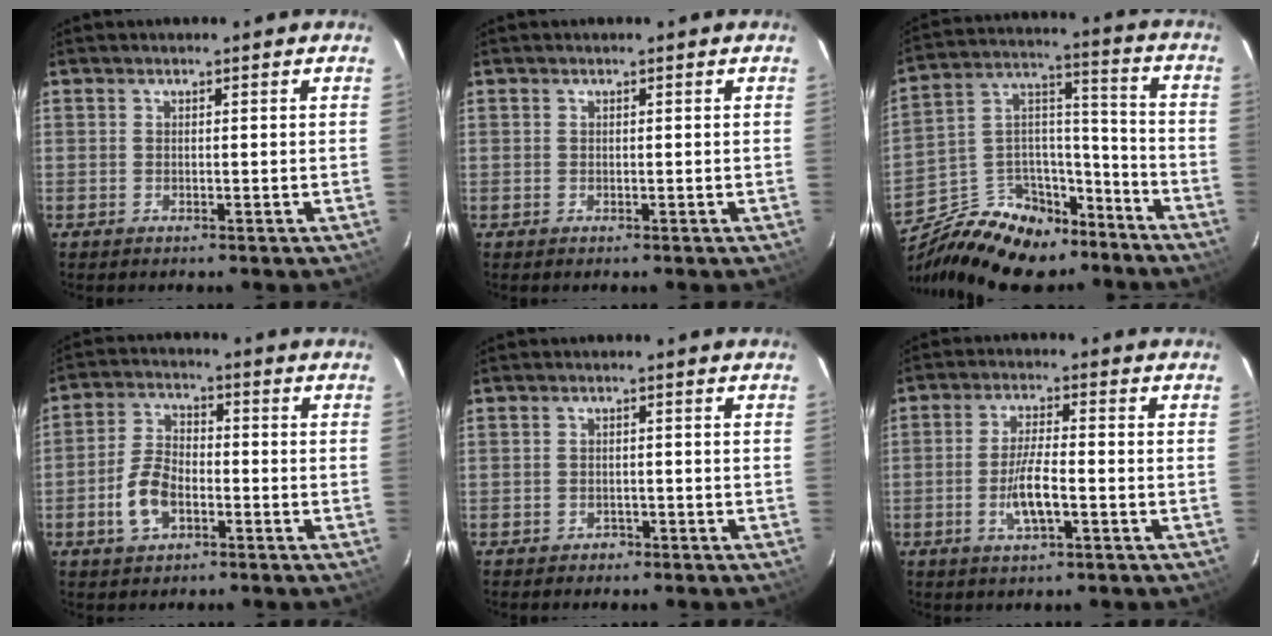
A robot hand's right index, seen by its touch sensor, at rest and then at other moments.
{"total": 0.9, "force": [-0.2, 0.9, -0.1], "torque": [0.001, 0.002, -0.002]}
{"total": 22.4, "force": [-15.5, 12.9, 9.8], "torque": [-0.214, 0.060, -0.228]}
{"total": 7.7, "force": [-3.2, 4.4, 5.4], "torque": [-0.116, 0.010, -0.057]}
{"total": 2.1, "force": [-1.4, 1.6, 0.3], "torque": [-0.009, 0.004, -0.019]}
{"total": 6.8, "force": [-2.4, 1.6, 6.2], "torque": [-0.123, -0.001, -0.043]}